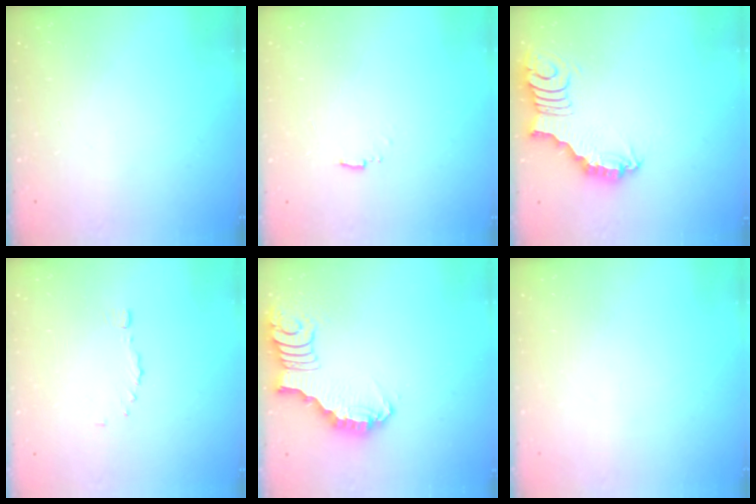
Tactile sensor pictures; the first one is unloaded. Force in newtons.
{"total": 3.2, "press": 3.2, "slide": 0.5}
{"total": 2.9, "press": 2.9, "slide": 0.4}
{"total": 1.7, "press": 1.5, "slide": 0.7}
{"total": 2.6, "press": 2.6, "slide": 0.4}
{"total": 0.0}